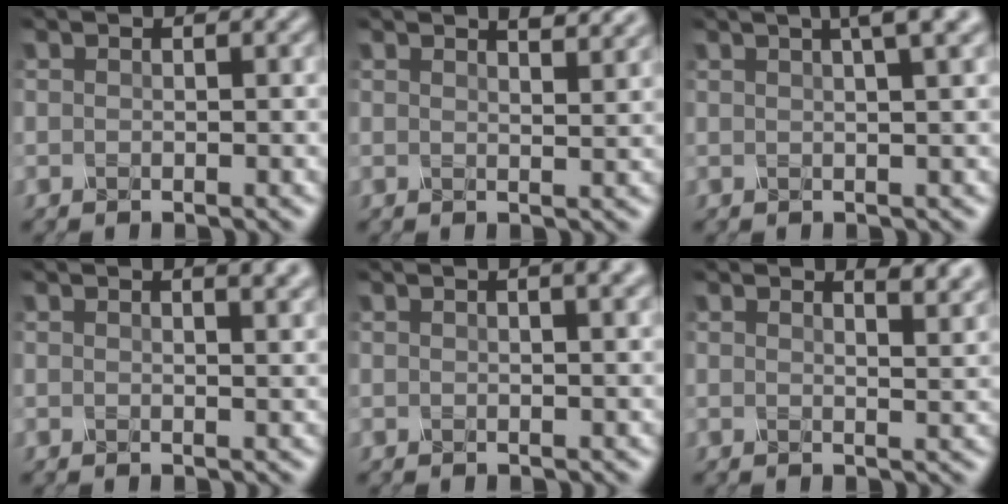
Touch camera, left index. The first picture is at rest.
{"total": 3.5, "force": [2.8, 1.1, 1.9], "torque": [-0.011, 0.015, 0.017]}
{"total": 4.4, "force": [2.4, 1.1, 3.5], "torque": [-0.029, 0.017, 0.014]}
{"total": 3.8, "force": [2.4, 1.5, 2.5], "torque": [-0.011, 0.019, 0.011]}
{"total": 3.8, "force": [2.1, 1.5, 2.9], "torque": [-0.020, 0.016, 0.006]}
{"total": 4.3, "force": [3.2, 1.5, 2.5], "torque": [-0.016, 0.018, 0.023]}